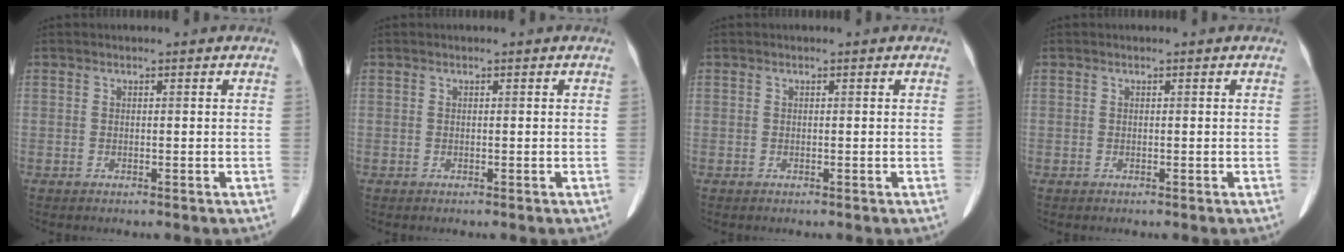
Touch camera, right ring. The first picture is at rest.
{"total": 0.0}
{"total": 0.0}
{"total": 0.0}